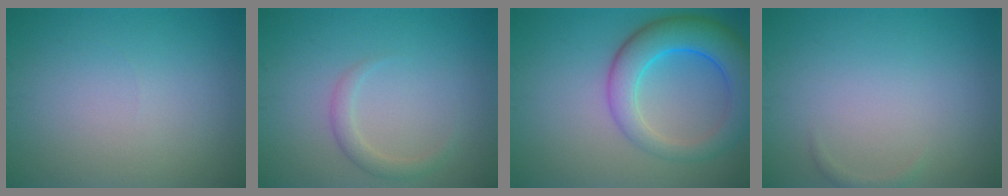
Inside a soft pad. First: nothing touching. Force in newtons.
{"total": 1.6, "press": 1.6, "slide": 0.1}
{"total": 7.3, "press": 7.3, "slide": 0.3}
{"total": 0.6, "press": 0.6, "slide": 0.1}